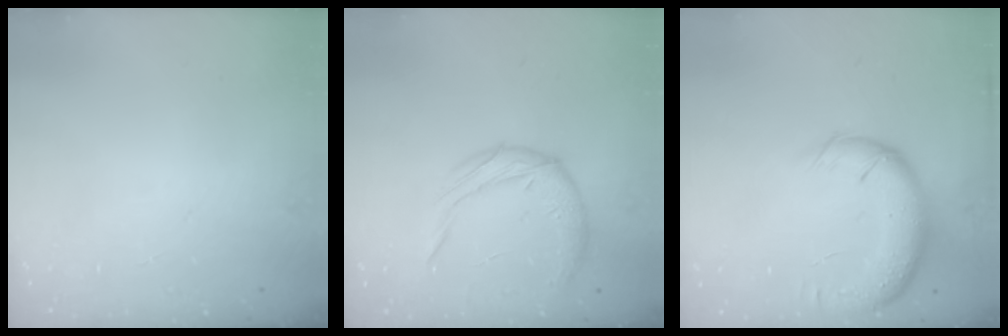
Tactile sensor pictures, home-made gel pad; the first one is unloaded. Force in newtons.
{"total": 10.8, "press": 10.8, "slide": 0.4}
{"total": 14.1, "press": 13.5, "slide": 3.8}